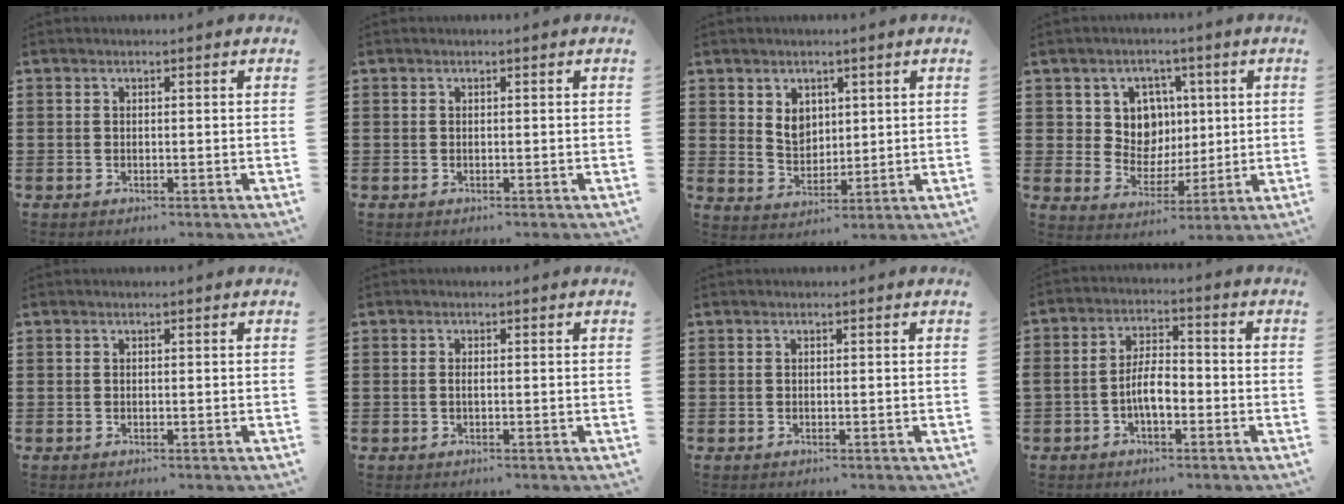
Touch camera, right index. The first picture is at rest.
{"total": 0.0}
{"total": 4.3, "force": [1.9, 3.4, 1.9], "torque": [-0.042, 0.007, 0.033]}
{"total": 7.4, "force": [2.1, 6.5, 2.9], "torque": [-0.073, 0.008, 0.038]}
{"total": 0.0}
{"total": 0.7, "force": [-0.1, 0.3, 0.6], "torque": [-0.014, -0.001, -0.002]}
{"total": 0.0}
{"total": 5.1, "force": [-1.8, 2.3, 4.2], "torque": [-0.087, 0.005, -0.036]}